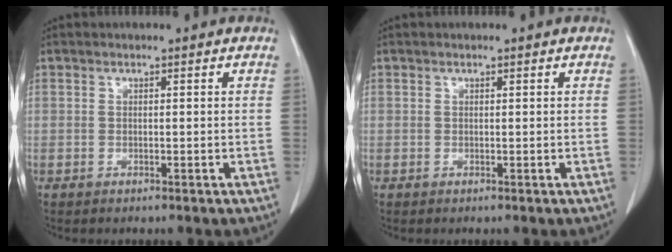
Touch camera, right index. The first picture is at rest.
{"total": 0.0}